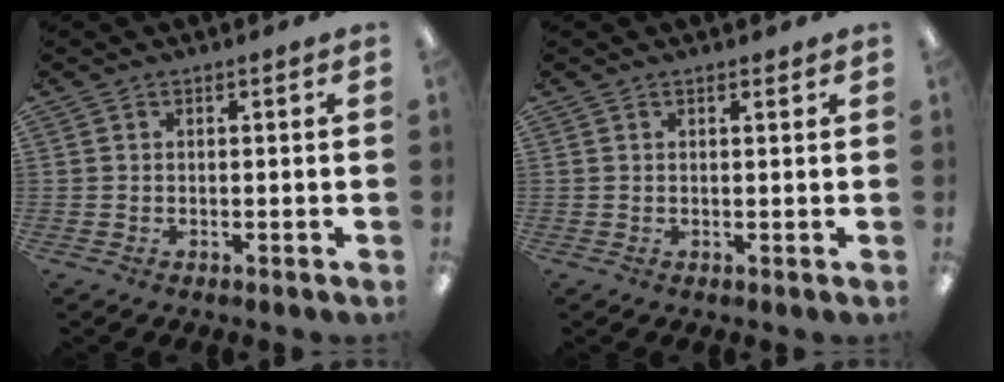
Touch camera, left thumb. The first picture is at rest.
{"total": 0.8, "force": [0.7, 0.2, 0.4], "torque": [-0.008, 0.000, 0.014]}